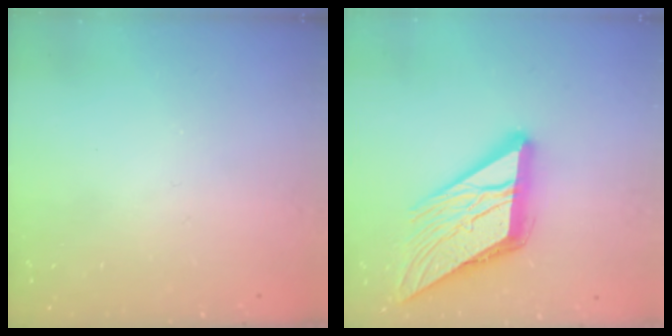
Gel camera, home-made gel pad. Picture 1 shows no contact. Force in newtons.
{"total": 18.6, "press": 18.5, "slide": 2.0}